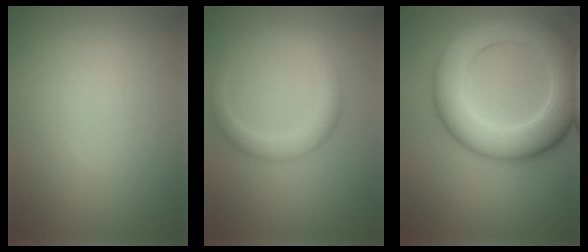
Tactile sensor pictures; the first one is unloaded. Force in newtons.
{"total": 2.7, "press": 2.6, "slide": 0.2}
{"total": 9.4, "press": 9.4, "slide": 0.5}